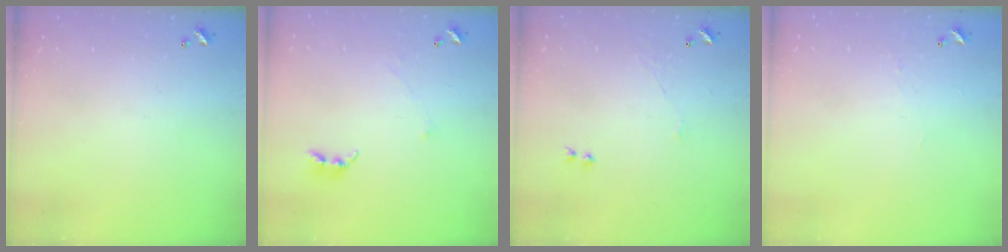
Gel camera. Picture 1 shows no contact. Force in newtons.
{"total": 0.7, "press": 0.6, "slide": 0.5}
{"total": 2.4, "press": 2.3, "slide": 0.6}
{"total": 1.2, "press": 1.1, "slide": 0.3}